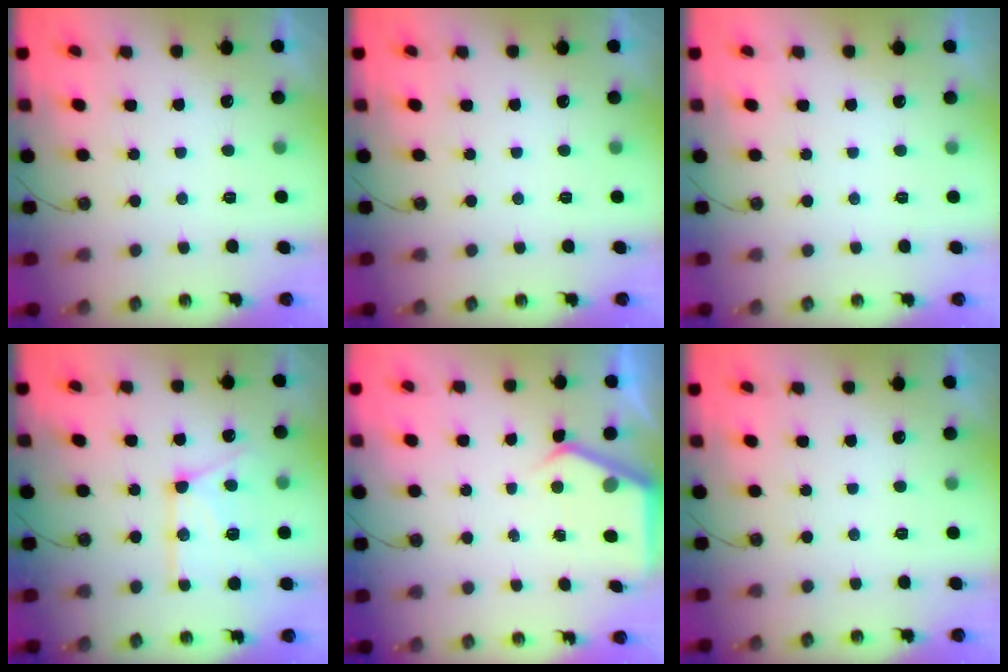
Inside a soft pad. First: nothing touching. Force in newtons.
{"total": 0.0}
{"total": 0.0}
{"total": 15.1, "press": 15.0, "slide": 1.6}
{"total": 4.3, "press": 4.2, "slide": 0.5}
{"total": 0.0}